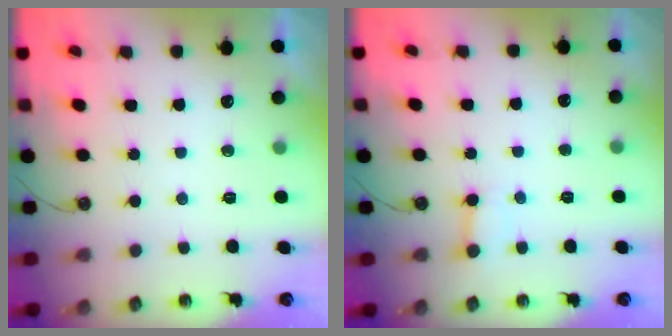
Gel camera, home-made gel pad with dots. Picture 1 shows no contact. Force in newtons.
{"total": 2.5, "press": 2.5, "slide": 0.4}